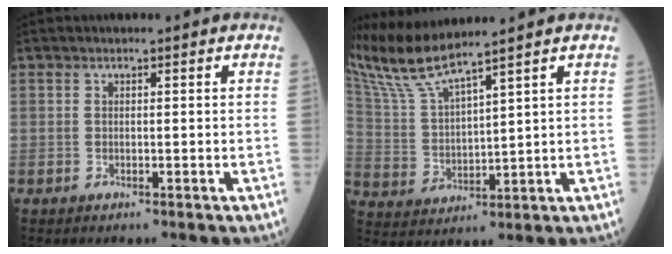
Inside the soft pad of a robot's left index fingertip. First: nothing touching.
{"total": 8.9, "force": [8.0, -1.4, 3.5], "torque": [-0.093, -0.001, 0.171]}